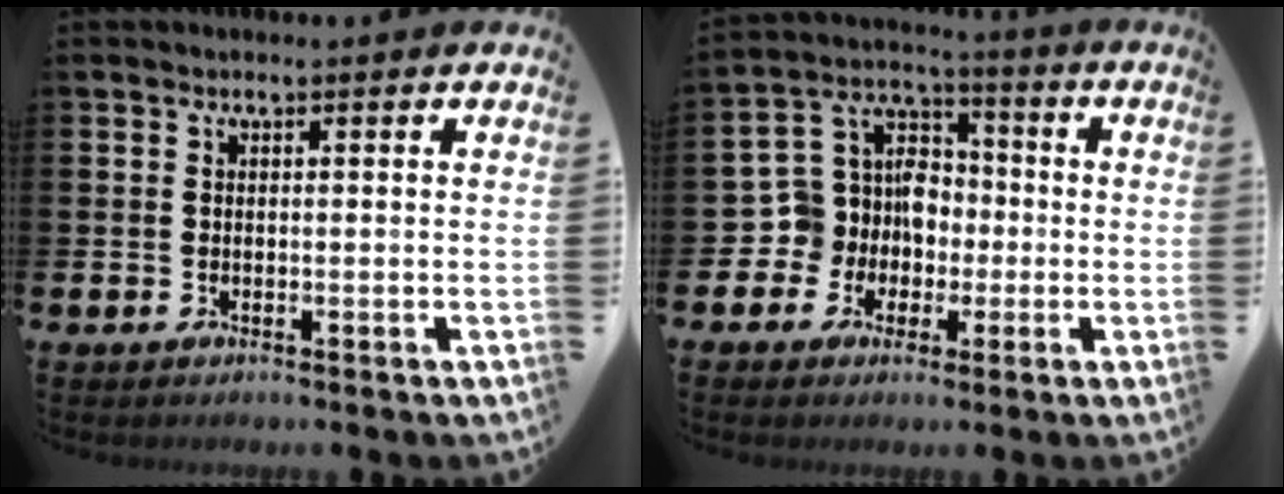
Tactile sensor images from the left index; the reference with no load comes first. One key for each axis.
{"total": 8.3, "fx": -1.5, "fy": 8.0, "fz": 1.9, "tx": -0.090, "ty": 0.005, "tz": -0.032}